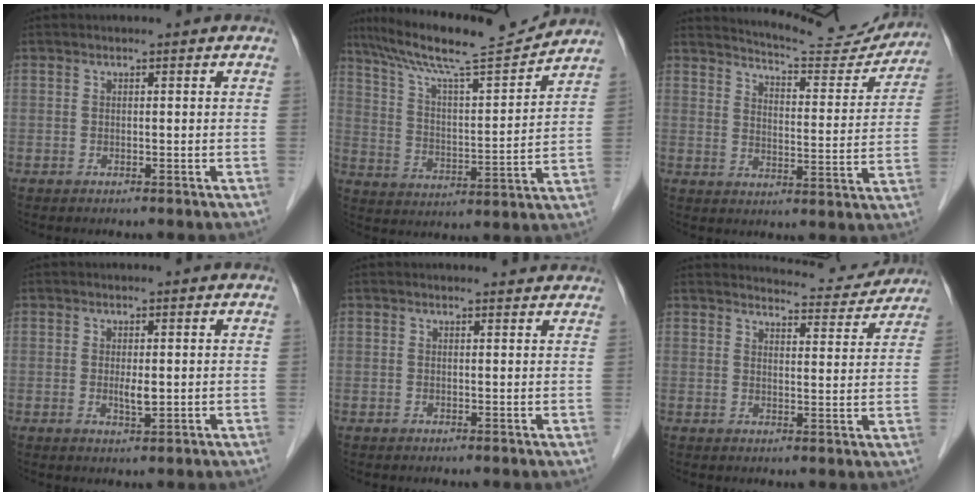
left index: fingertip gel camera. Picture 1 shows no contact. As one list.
[{"total": 16.1, "force": [14.6, -0.1, 6.7], "torque": [-0.123, 0.001, 0.236]}, {"total": 14.2, "force": [13.9, 1.5, 2.6], "torque": [-0.038, -0.029, 0.175]}, {"total": 2.1, "force": [0.2, 0.5, 2.0], "torque": [-0.039, -0.005, 0.005]}, {"total": 2.9, "force": [2.9, 0.4, 0.4], "torque": [-0.011, 0.004, 0.028]}, {"total": 9.8, "force": [9.6, 1.3, 0.9], "torque": [-0.006, -0.009, 0.111]}]